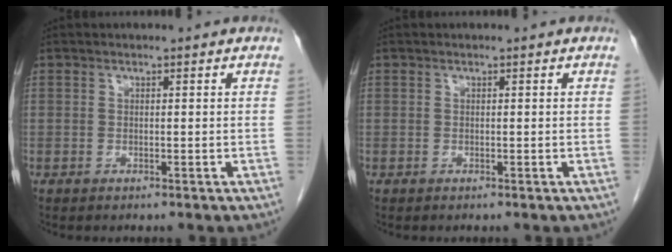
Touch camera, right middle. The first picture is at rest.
{"total": 0.0}